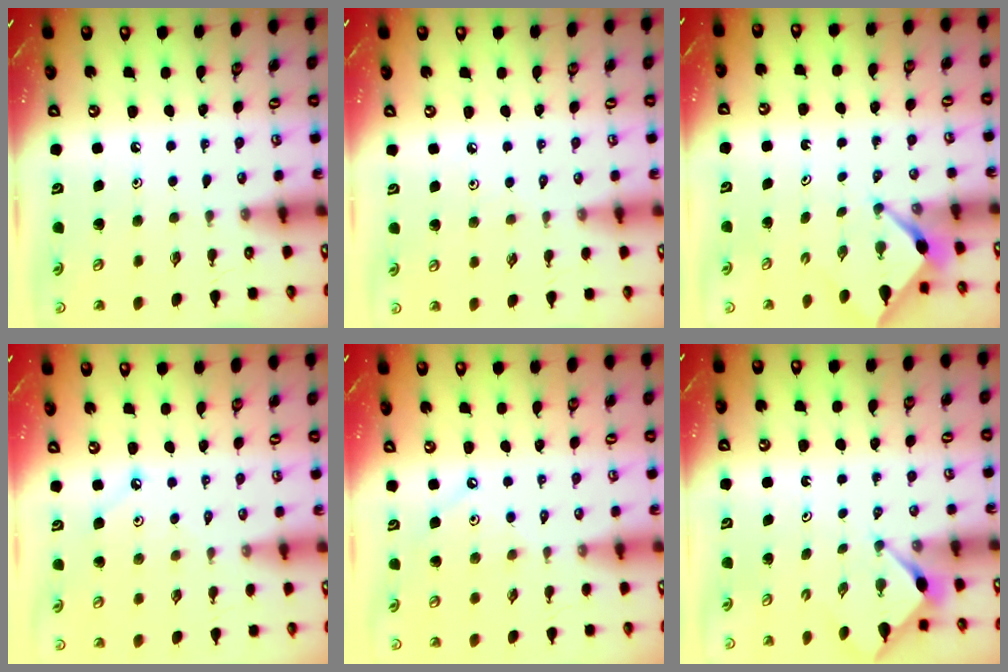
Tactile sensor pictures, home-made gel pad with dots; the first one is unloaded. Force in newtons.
{"total": 2.2, "press": 2.1, "slide": 0.5}
{"total": 2.5, "press": 2.5, "slide": 0.3}
{"total": 3.0, "press": 3.0, "slide": 0.3}
{"total": 2.8, "press": 2.7, "slide": 0.6}
{"total": 2.9, "press": 2.9, "slide": 0.4}